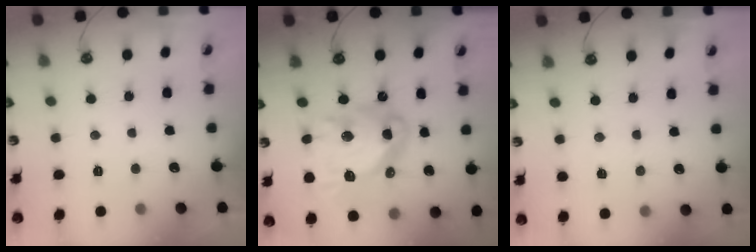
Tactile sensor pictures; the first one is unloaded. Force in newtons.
{"total": 20.4, "press": 20.3, "slide": 1.9}
{"total": 4.2, "press": 4.2, "slide": 0.6}